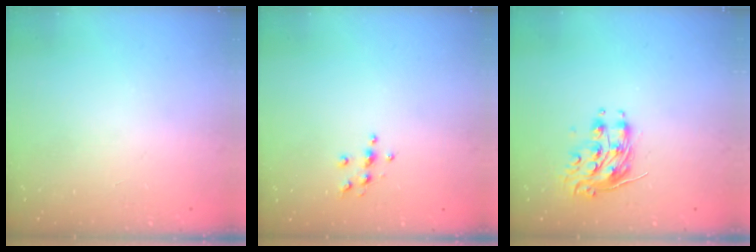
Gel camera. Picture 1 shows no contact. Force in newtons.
{"total": 3.9, "press": 3.9, "slide": 0.5}
{"total": 8.7, "press": 8.7, "slide": 0.3}